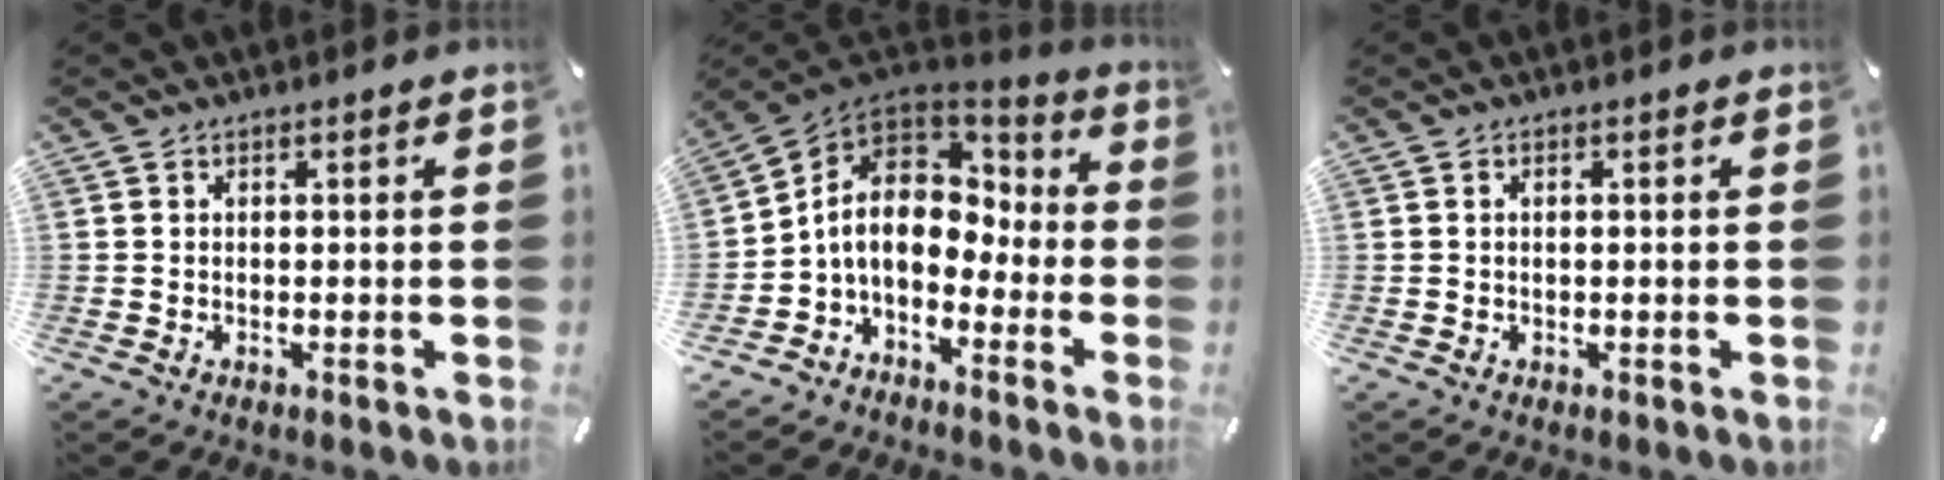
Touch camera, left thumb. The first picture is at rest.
{"total": 9.9, "force": [-1.3, 7.9, 5.8], "torque": [-0.127, 0.001, -0.026]}
{"total": 0.7, "force": [0.0, 0.3, 0.6], "torque": [-0.013, 0.002, -0.001]}